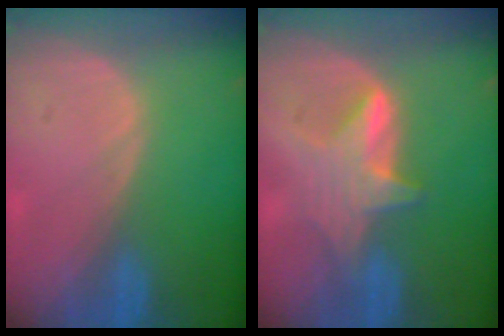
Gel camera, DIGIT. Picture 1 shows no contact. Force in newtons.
{"total": 5.4, "press": 5.4, "slide": 0.6}